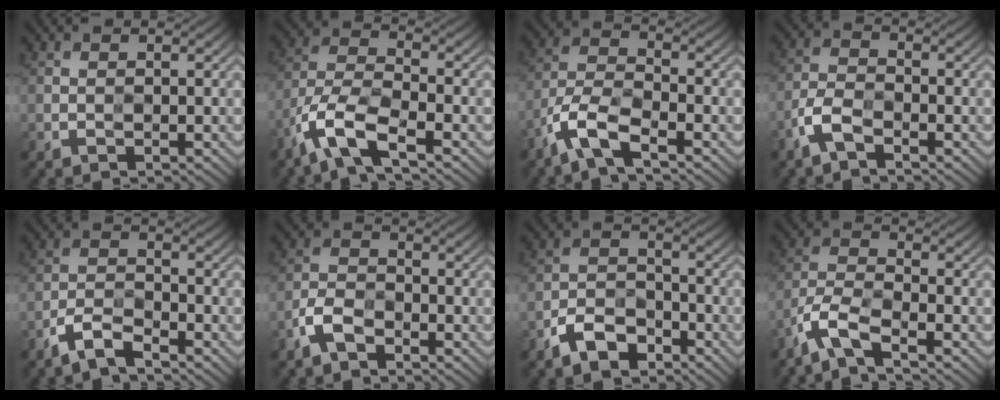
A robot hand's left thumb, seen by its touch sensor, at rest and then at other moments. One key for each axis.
{"total": 8.4, "fx": -5.4, "fy": 2.5, "fz": 6.0, "tx": -0.127, "ty": 0.001, "tz": -0.121}
{"total": 6.9, "fx": -4.6, "fy": 2.0, "fz": 4.7, "tx": -0.103, "ty": -0.002, "tz": -0.108}
{"total": 4.1, "fx": -2.6, "fy": 1.6, "fz": 2.6, "tx": -0.062, "ty": 0.003, "tz": -0.066}
{"total": 4.3, "fx": -3.3, "fy": 1.2, "fz": 2.4, "tx": -0.053, "ty": -0.001, "tz": -0.079}
{"total": 4.1, "fx": -2.7, "fy": 2.0, "fz": 2.4, "tx": -0.051, "ty": 0.002, "tz": -0.066}
{"total": 5.5, "fx": -3.8, "fy": 2.9, "fz": 2.8, "tx": -0.054, "ty": -0.001, "tz": -0.085}
{"total": 5.5, "fx": -4.0, "fy": 1.3, "fz": 3.6, "tx": -0.082, "ty": -0.004, "tz": -0.097}